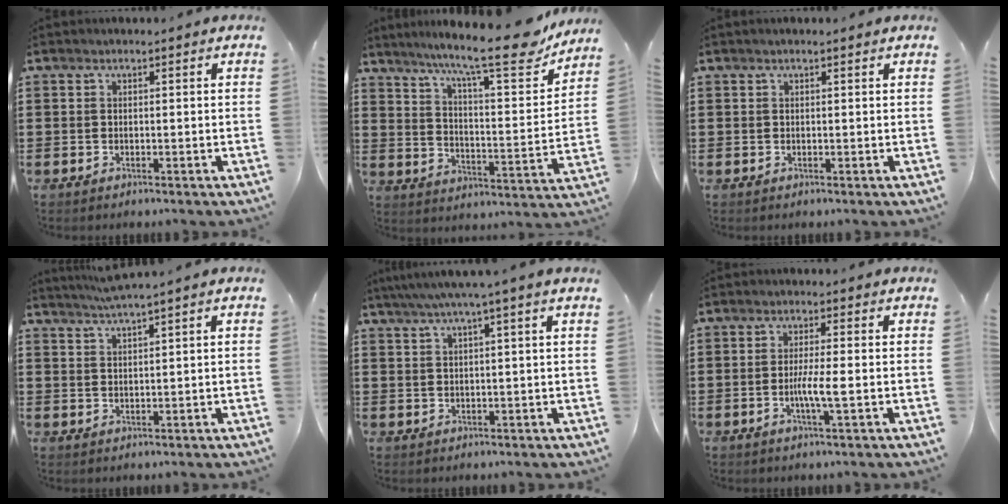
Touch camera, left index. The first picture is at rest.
{"total": 14.1, "force": [11.3, 1.4, 8.3], "torque": [-0.147, -0.070, 0.180]}
{"total": 0.6, "force": [0.4, 0.0, 0.4], "torque": [-0.008, 0.000, 0.008]}
{"total": 2.4, "force": [2.0, -0.7, 1.2], "torque": [-0.025, -0.004, 0.036]}
{"total": 3.5, "force": [2.2, -0.7, 2.6], "torque": [-0.054, -0.001, 0.036]}
{"total": 4.3, "force": [-0.8, 0.2, 4.2], "torque": [-0.081, -0.006, -0.019]}